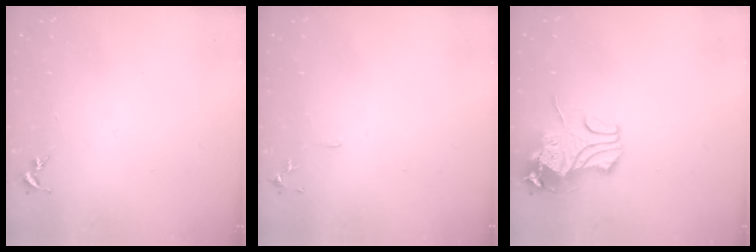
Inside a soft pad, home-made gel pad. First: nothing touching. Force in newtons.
{"total": 5.7, "press": 5.6, "slide": 0.6}
{"total": 11.3, "press": 11.2, "slide": 1.6}